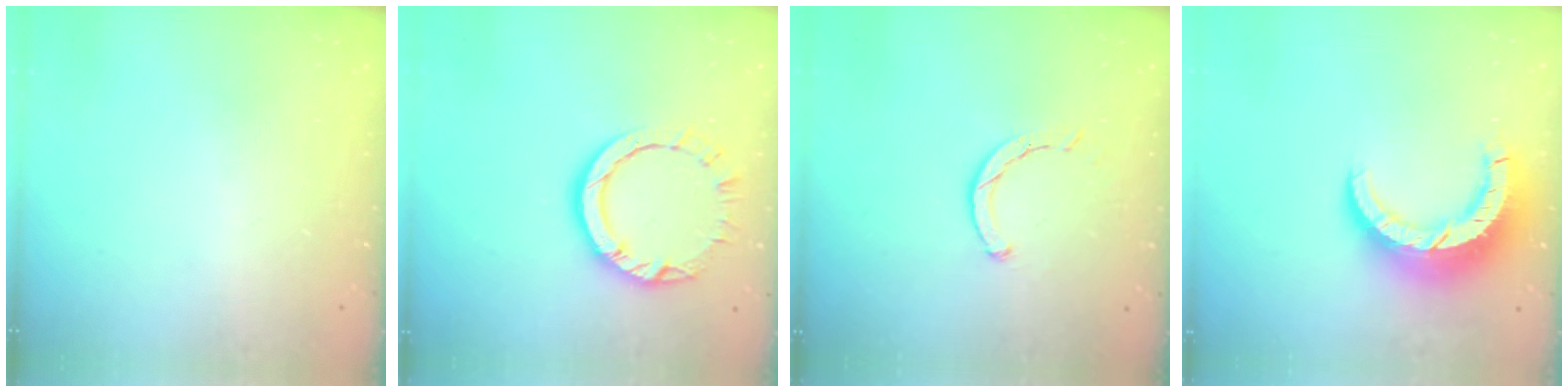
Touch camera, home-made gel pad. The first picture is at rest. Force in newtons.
{"total": 8.6, "press": 8.5, "slide": 1.0}
{"total": 2.0, "press": 2.0, "slide": 0.2}
{"total": 12.0, "press": 12.0, "slide": 1.2}